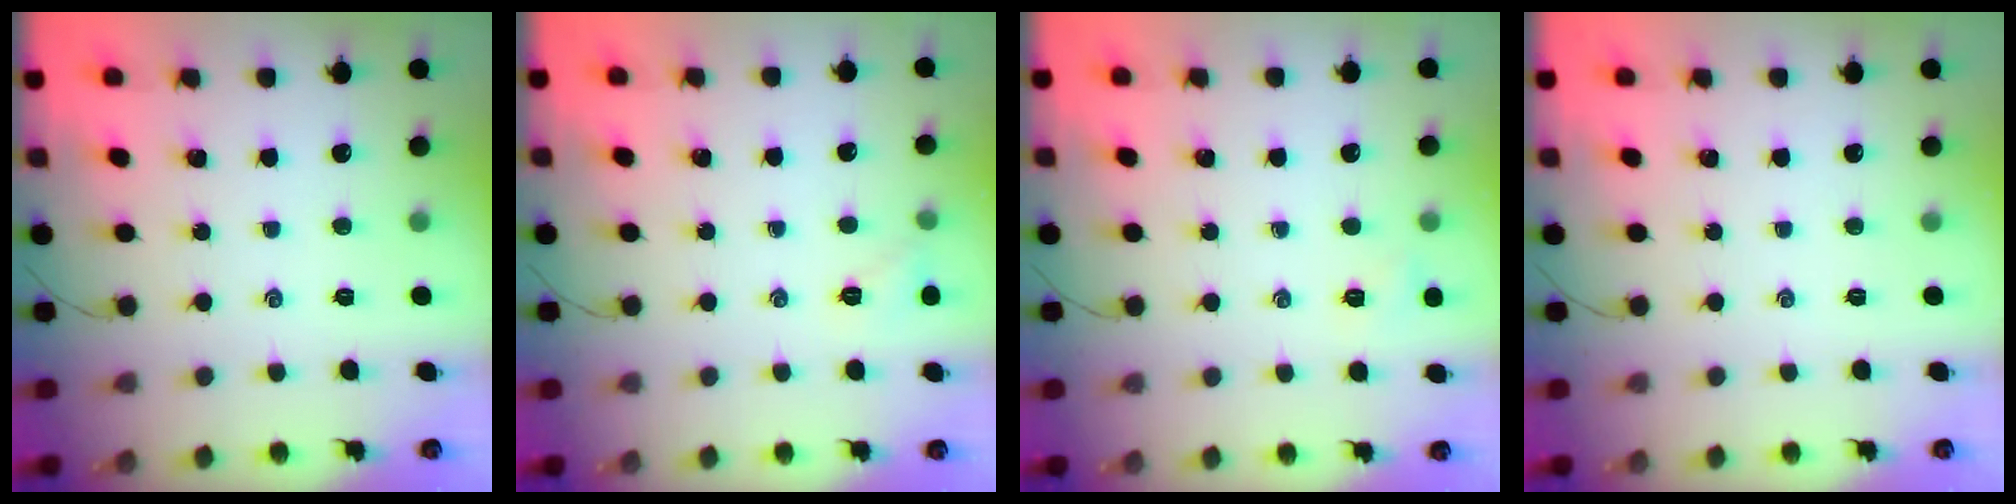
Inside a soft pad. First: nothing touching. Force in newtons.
{"total": 4.6, "press": 4.4, "slide": 1.3}
{"total": 3.8, "press": 3.7, "slide": 1.0}
{"total": 0.0}